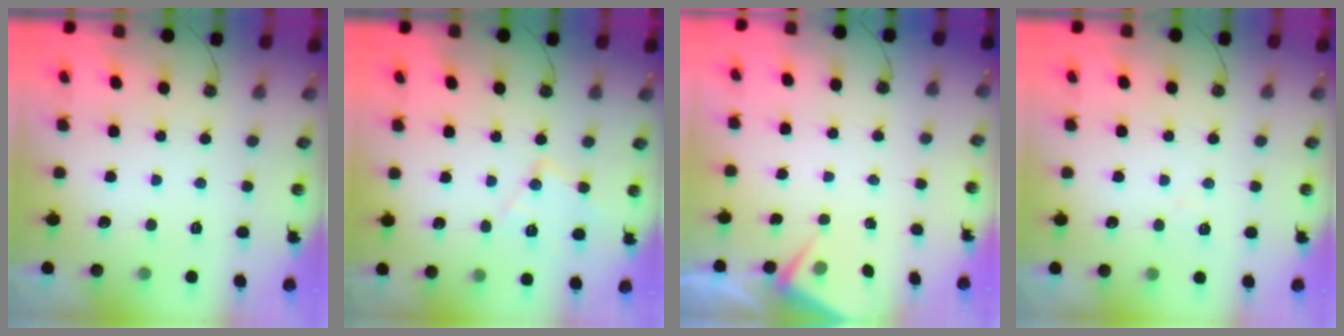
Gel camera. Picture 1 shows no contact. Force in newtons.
{"total": 9.5, "press": 9.5, "slide": 0.7}
{"total": 3.1, "press": 3.1, "slide": 0.4}
{"total": 4.7, "press": 4.7, "slide": 0.5}